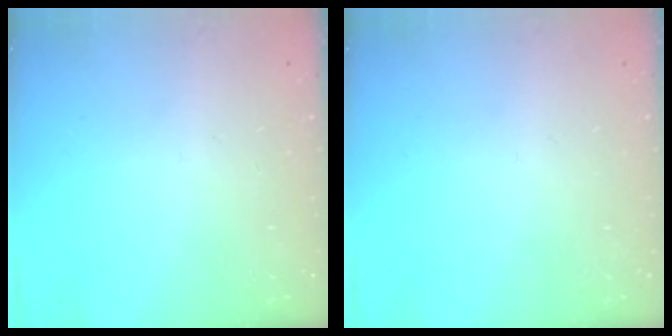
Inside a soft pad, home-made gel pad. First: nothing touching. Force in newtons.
{"total": 0.0}